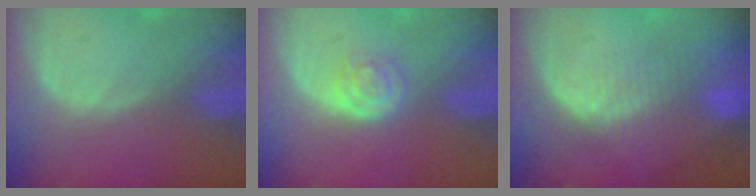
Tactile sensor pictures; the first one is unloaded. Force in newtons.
{"total": 3.4, "press": 3.3, "slide": 0.9}
{"total": 8.4, "press": 7.1, "slide": 4.4}